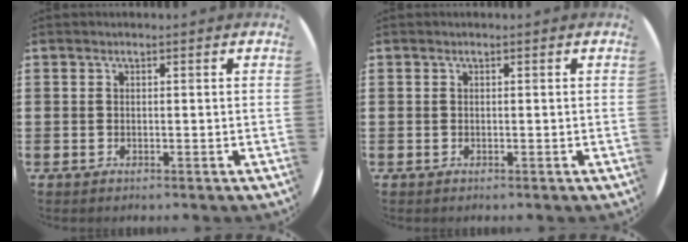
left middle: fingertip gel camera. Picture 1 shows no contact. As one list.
[{"total": 0.0}]